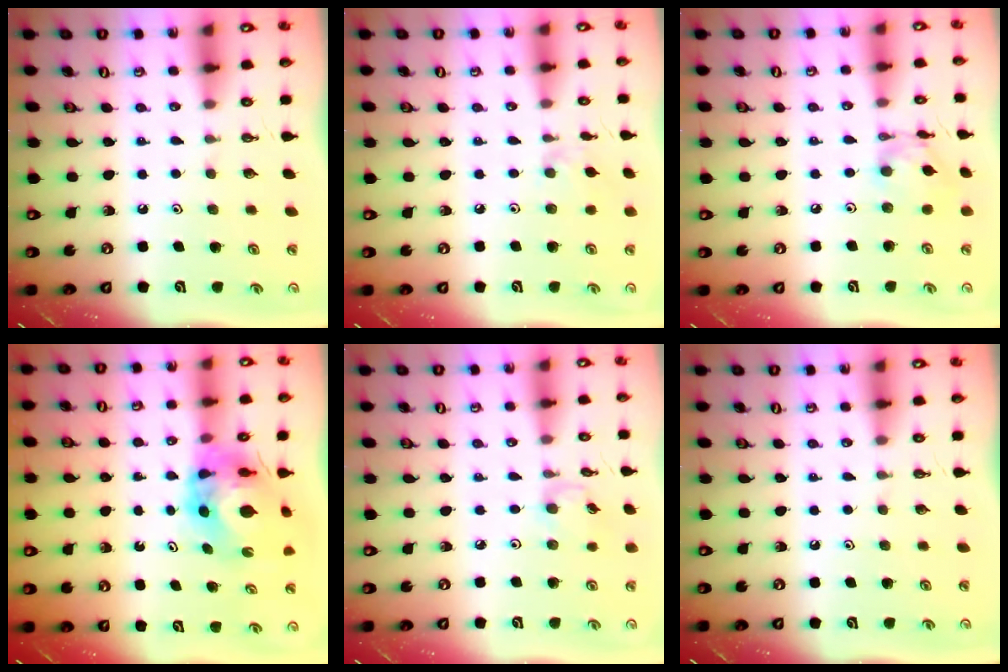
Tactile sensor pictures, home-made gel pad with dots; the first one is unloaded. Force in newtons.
{"total": 2.9, "press": 2.8, "slide": 0.5}
{"total": 10.1, "press": 10.1, "slide": 0.9}
{"total": 10.9, "press": 10.9, "slide": 0.6}
{"total": 2.9, "press": 2.9, "slide": 0.1}
{"total": 0.0}